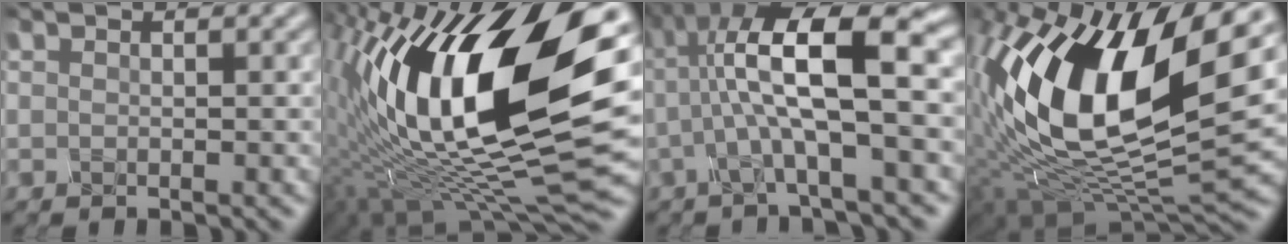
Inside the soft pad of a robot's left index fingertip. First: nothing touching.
{"total": 17.4, "force": [1.9, 7.0, 15.8], "torque": [-0.287, 0.005, 0.041]}
{"total": 8.4, "force": [-0.2, 1.7, 8.2], "torque": [-0.149, -0.001, 0.018]}
{"total": 14.3, "force": [2.1, 6.8, 12.4], "torque": [-0.252, -0.005, 0.042]}